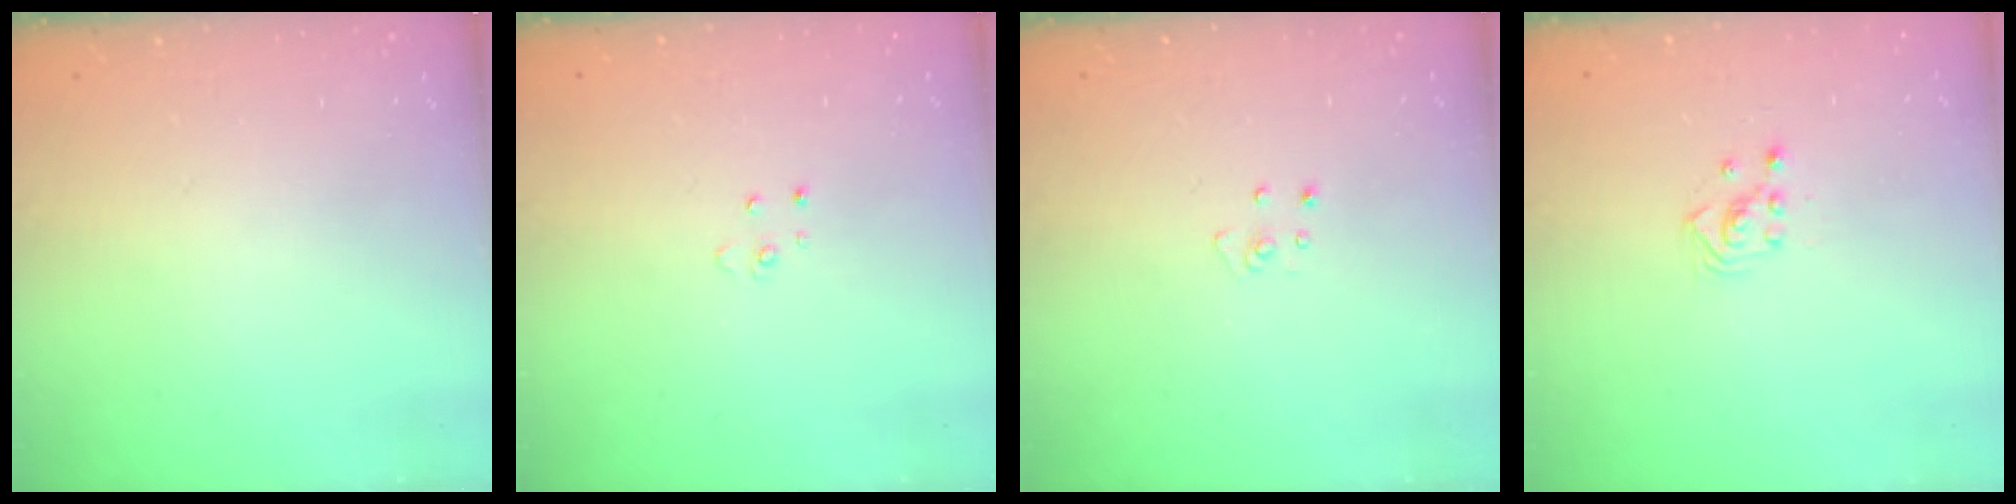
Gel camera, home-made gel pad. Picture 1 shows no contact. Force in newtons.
{"total": 2.6, "press": 2.6, "slide": 0.2}
{"total": 3.0, "press": 3.0, "slide": 0.3}
{"total": 2.2, "press": 2.2, "slide": 0.2}